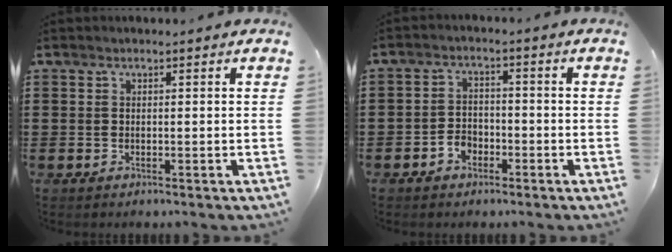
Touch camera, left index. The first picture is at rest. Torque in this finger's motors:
{"motor_torque": [0.23, 0.22, 0.16, 0.02]}